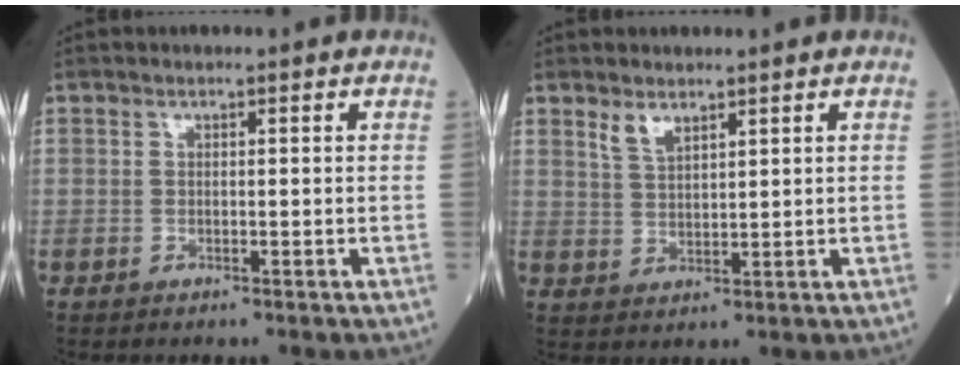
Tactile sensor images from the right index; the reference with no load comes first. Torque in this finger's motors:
{"motor_torque": [0.34, 0.37, 0.06, 0.05]}